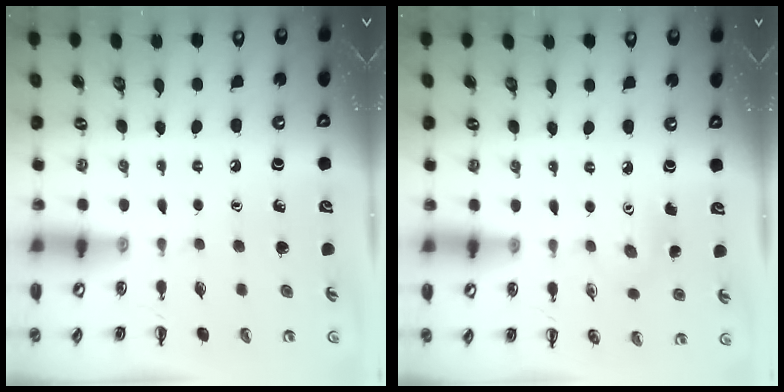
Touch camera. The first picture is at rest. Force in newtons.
{"total": 3.8, "press": 3.7, "slide": 0.8}